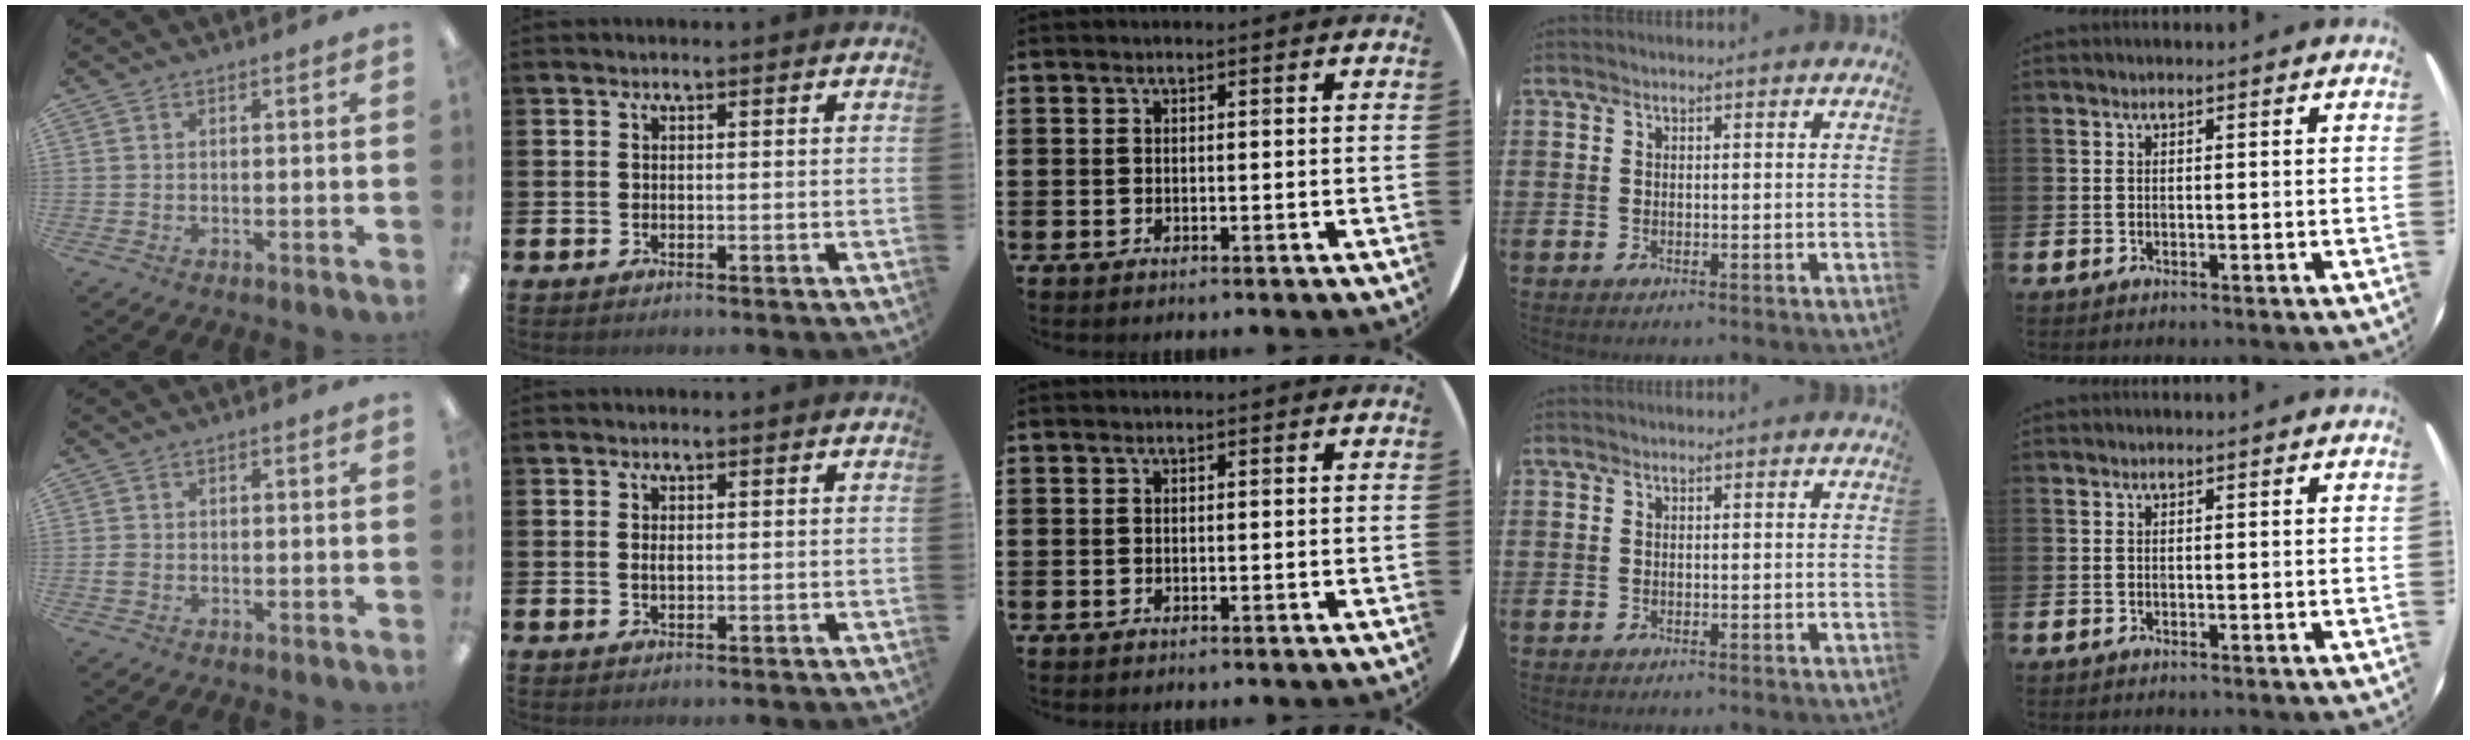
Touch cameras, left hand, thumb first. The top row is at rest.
{"thumb": {"total": 1.5, "force": [-0.4, 1.2, 0.8], "torque": [-0.014, 0.003, -0.008]}, "index": {"total": 0.7, "force": [0.2, 0.3, 0.6], "torque": [-0.004, -0.001, 0.001]}}